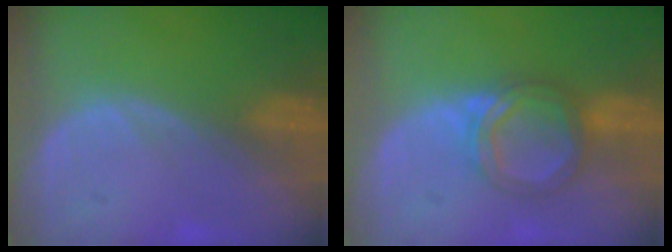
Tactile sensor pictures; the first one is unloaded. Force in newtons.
{"total": 5.3, "press": 5.1, "slide": 1.5}